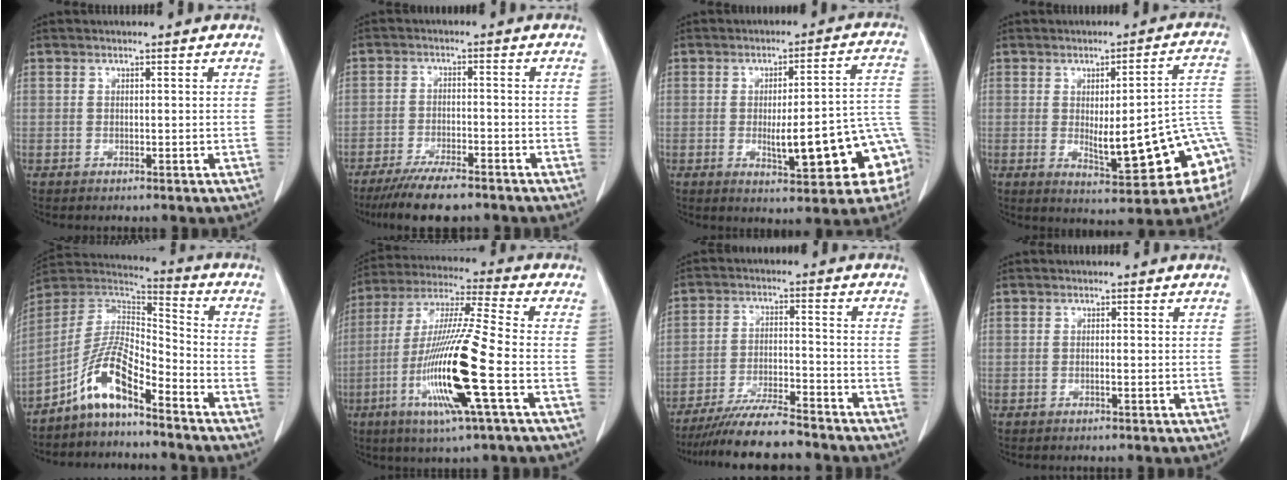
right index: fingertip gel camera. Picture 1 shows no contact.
{"total": 8.1, "force": [-6.6, 1.6, 4.4], "torque": [-0.073, -0.017, -0.111]}
{"total": 15.5, "force": [-4.2, 2.8, 14.7], "torque": [-0.126, 0.029, -0.041]}
{"total": 17.4, "force": [-3.8, 3.2, 16.7], "torque": [-0.137, 0.017, -0.033]}
{"total": 10.2, "force": [-6.8, 2.2, 7.3], "torque": [-0.156, 0.021, -0.128]}
{"total": 17.6, "force": [-5.2, 0.0, 16.8], "torque": [-0.342, -0.018, -0.106]}
{"total": 10.9, "force": [-9.8, 0.8, 4.6], "torque": [-0.076, -0.017, -0.164]}
{"total": 0.6, "force": [-0.2, 0.0, 0.5], "torque": [-0.010, 0.001, -0.004]}